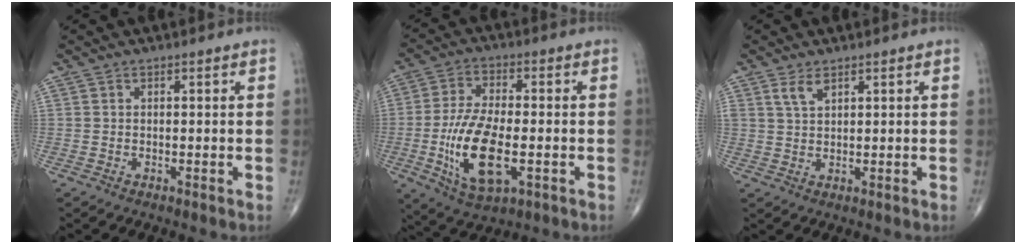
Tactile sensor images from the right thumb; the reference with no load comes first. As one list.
[{"total": 14.5, "force": [-3.2, 6.3, 12.6], "torque": [-0.245, 0.001, -0.052]}, {"total": 2.9, "force": [1.8, 1.3, 1.8], "torque": [-0.034, -0.006, 0.041]}]